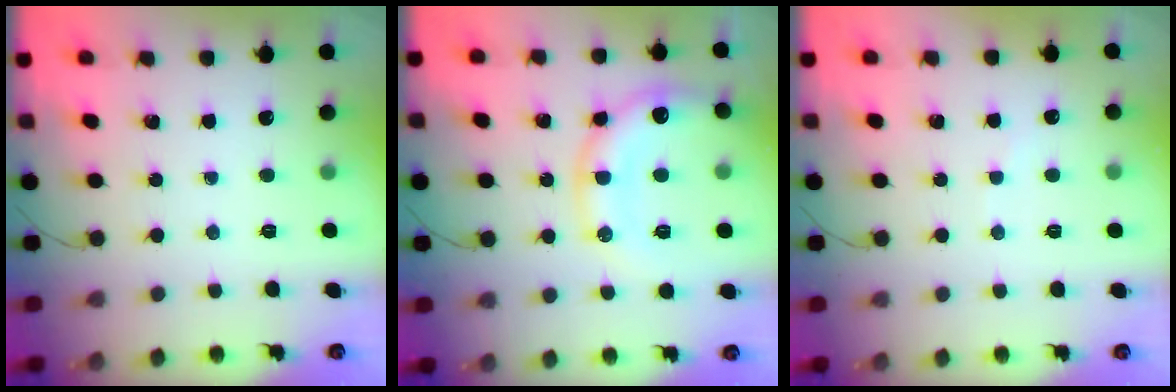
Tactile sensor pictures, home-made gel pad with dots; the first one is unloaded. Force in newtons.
{"total": 16.4, "press": 16.2, "slide": 2.3}
{"total": 2.7, "press": 2.7, "slide": 0.7}